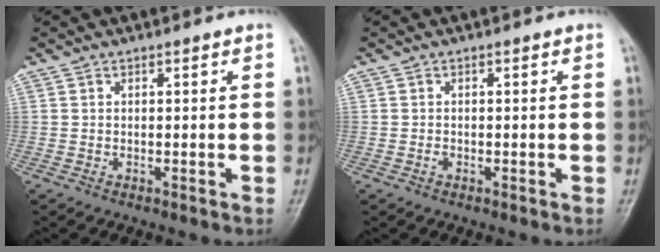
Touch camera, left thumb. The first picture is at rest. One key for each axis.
{"total": 0.7, "fx": -0.3, "fy": 0.5, "fz": 0.4, "tx": -0.005, "ty": 0.000, "tz": -0.007}